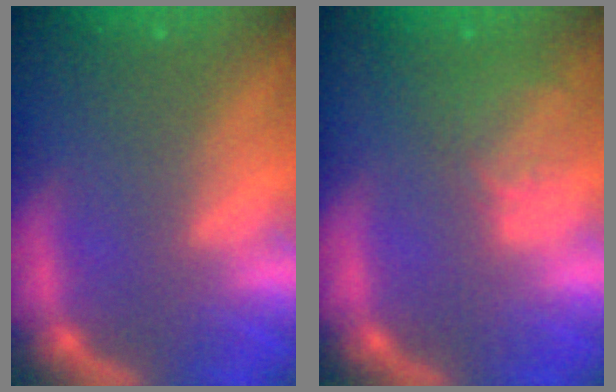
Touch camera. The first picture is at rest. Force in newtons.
{"total": 2.9}